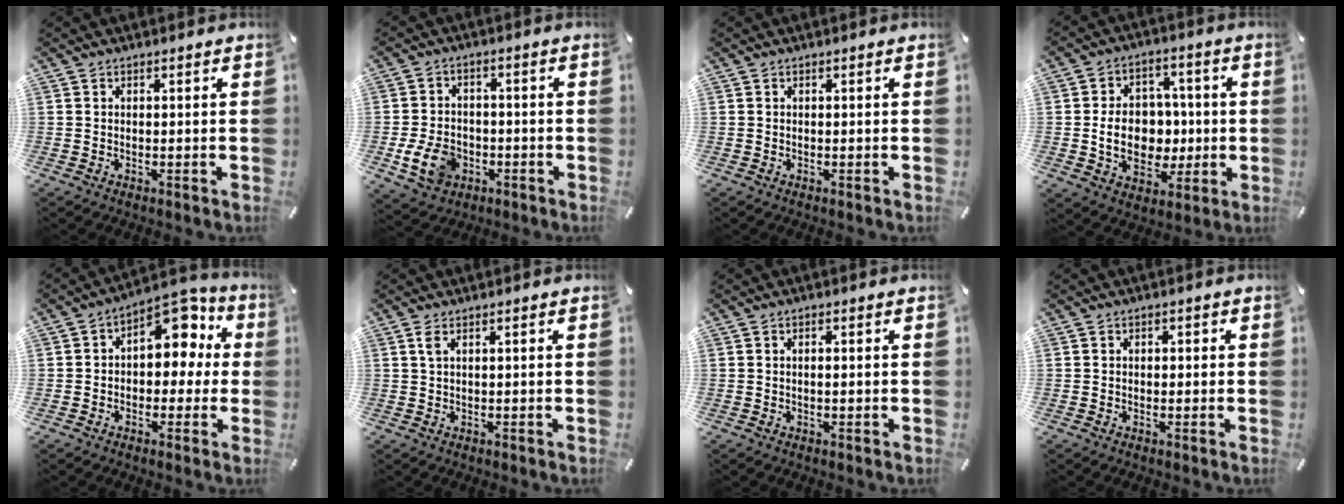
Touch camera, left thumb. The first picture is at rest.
{"total": 8.9, "force": [-2.9, 6.9, 4.8], "torque": [-0.107, 0.013, -0.053]}
{"total": 0.0}
{"total": 12.6, "force": [-0.8, 10.1, 7.3], "torque": [-0.119, 0.012, -0.007]}
{"total": 9.9, "force": [4.3, 7.0, 5.5], "torque": [-0.066, -0.035, 0.076]}
{"total": 1.7, "force": [0.5, 0.2, 1.6], "torque": [-0.033, 0.002, 0.008]}
{"total": 1.0, "force": [-0.1, 0.2, 0.9], "torque": [-0.016, 0.001, -0.001]}
{"total": 0.9, "force": [-0.2, 0.8, 0.5], "torque": [-0.009, 0.005, -0.005]}